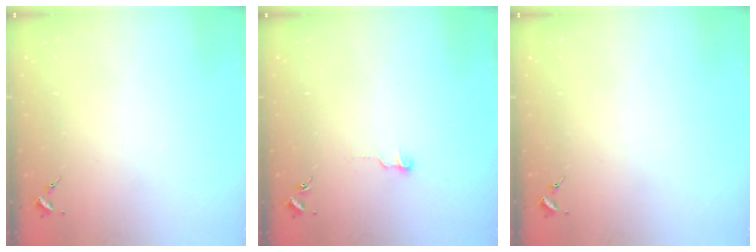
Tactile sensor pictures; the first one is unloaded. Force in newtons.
{"total": 4.0, "press": 4.0, "slide": 0.4}
{"total": 0.0}